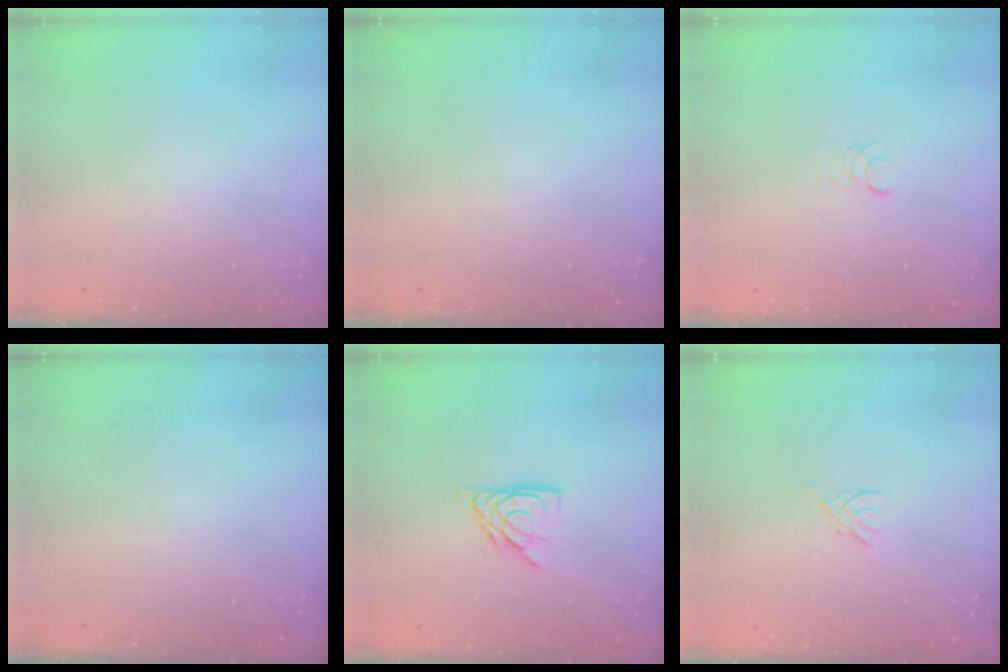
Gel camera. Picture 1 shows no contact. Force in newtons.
{"total": 0.0}
{"total": 2.9, "press": 2.8, "slide": 0.3}
{"total": 0.0}
{"total": 7.9, "press": 7.8, "slide": 0.6}
{"total": 2.6, "press": 2.5, "slide": 0.6}